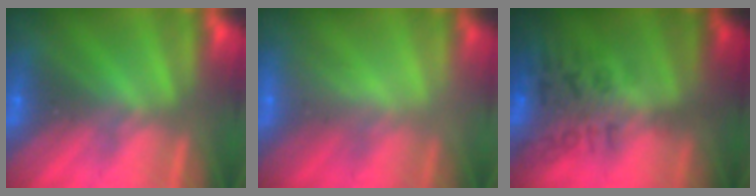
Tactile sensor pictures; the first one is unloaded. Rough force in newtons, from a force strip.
{"total": 2.2}
{"total": 2.8}